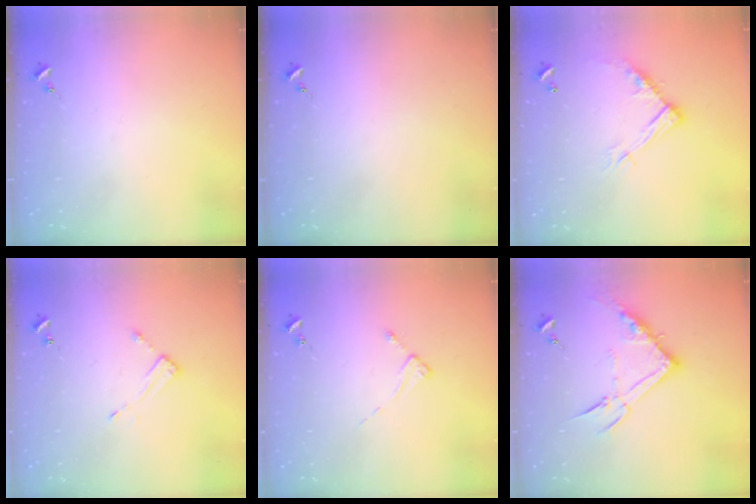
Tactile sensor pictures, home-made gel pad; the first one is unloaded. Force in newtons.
{"total": 0.0}
{"total": 11.8, "press": 11.8, "slide": 0.5}
{"total": 3.5, "press": 3.5, "slide": 0.1}
{"total": 2.3, "press": 2.3, "slide": 0.3}
{"total": 13.9, "press": 13.8, "slide": 0.9}